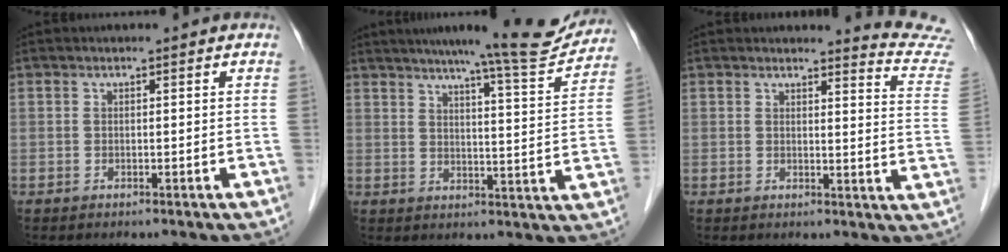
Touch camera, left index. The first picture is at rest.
{"total": 13.8, "force": [12.8, 0.1, 5.1], "torque": [-0.070, -0.024, 0.160]}
{"total": 8.5, "force": [8.4, -1.3, -0.4], "torque": [0.001, -0.102, 0.073]}